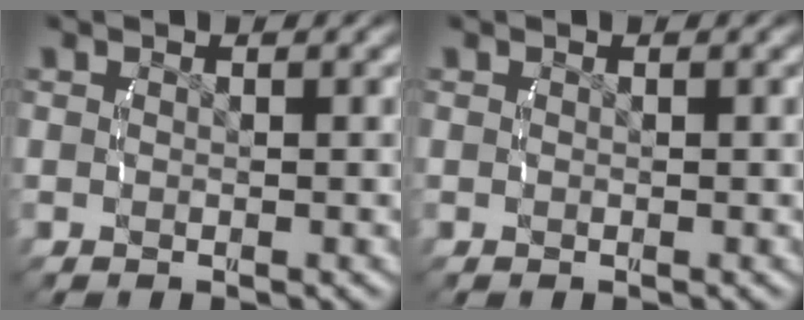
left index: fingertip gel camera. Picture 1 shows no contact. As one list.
[{"total": 0.0}]